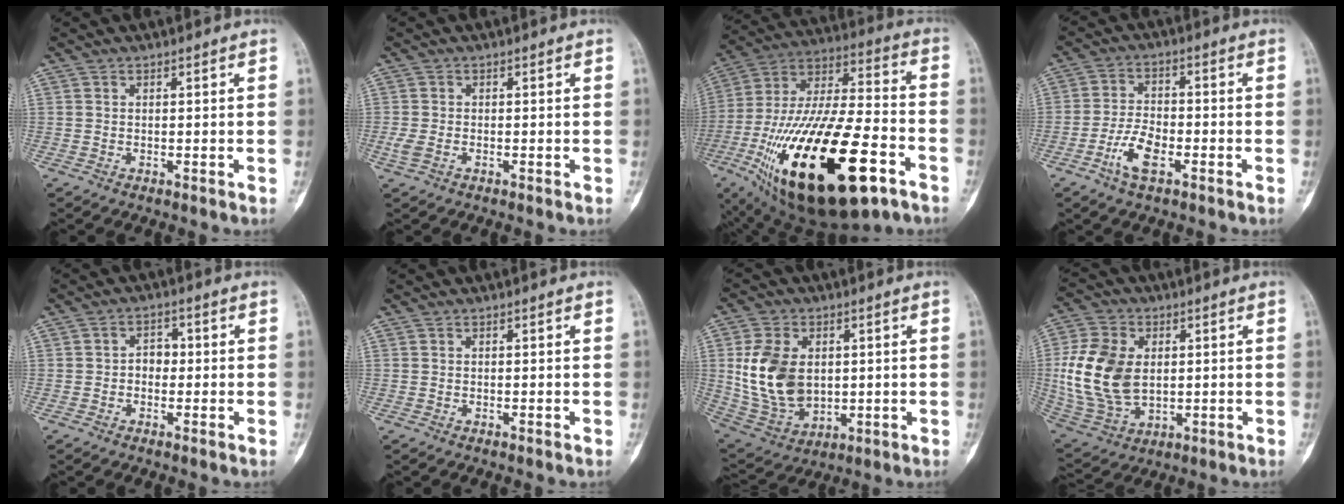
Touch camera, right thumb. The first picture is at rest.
{"total": 2.2, "force": [-0.8, 1.4, 1.6], "torque": [-0.047, 0.000, -0.016]}
{"total": 34.7, "force": [-14.5, 13.4, 28.5], "torque": [-0.540, 0.037, -0.234]}
{"total": 6.8, "force": [-3.3, 3.1, 5.1], "torque": [-0.098, 0.018, -0.065]}
{"total": 3.0, "force": [-0.4, 2.3, 1.8], "torque": [-0.009, 0.013, -0.014]}
{"total": 0.0}
{"total": 15.0, "force": [1.5, 10.3, 10.8], "torque": [-0.188, -0.011, 0.045]}
{"total": 15.9, "force": [0.9, 10.7, 11.8], "torque": [-0.229, -0.005, 0.028]}